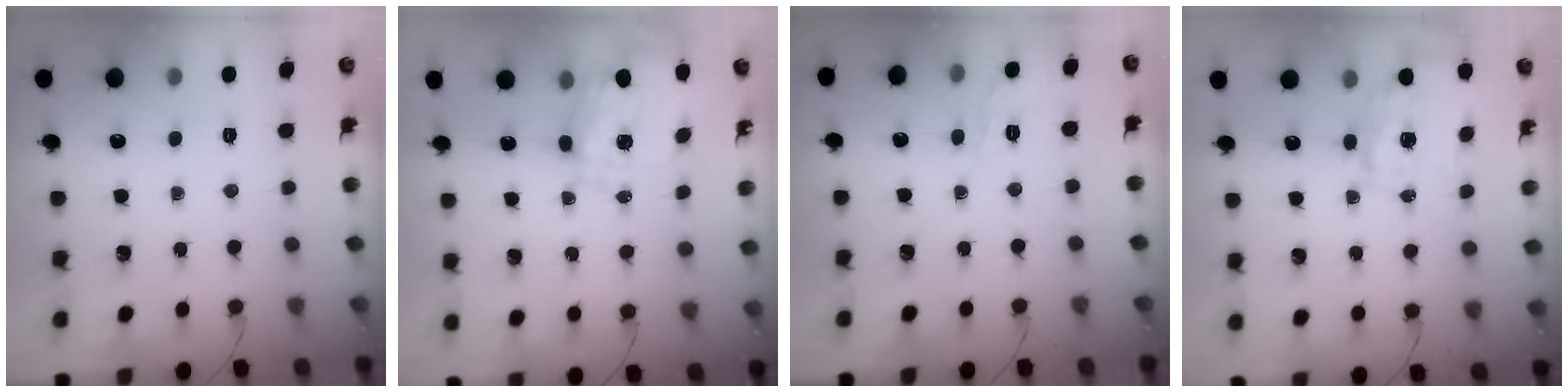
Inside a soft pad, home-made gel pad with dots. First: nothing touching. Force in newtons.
{"total": 2.5, "press": 2.3, "slide": 0.9}
{"total": 1.9, "press": 0.8, "slide": 1.6}
{"total": 1.8, "press": 1.7, "slide": 0.6}